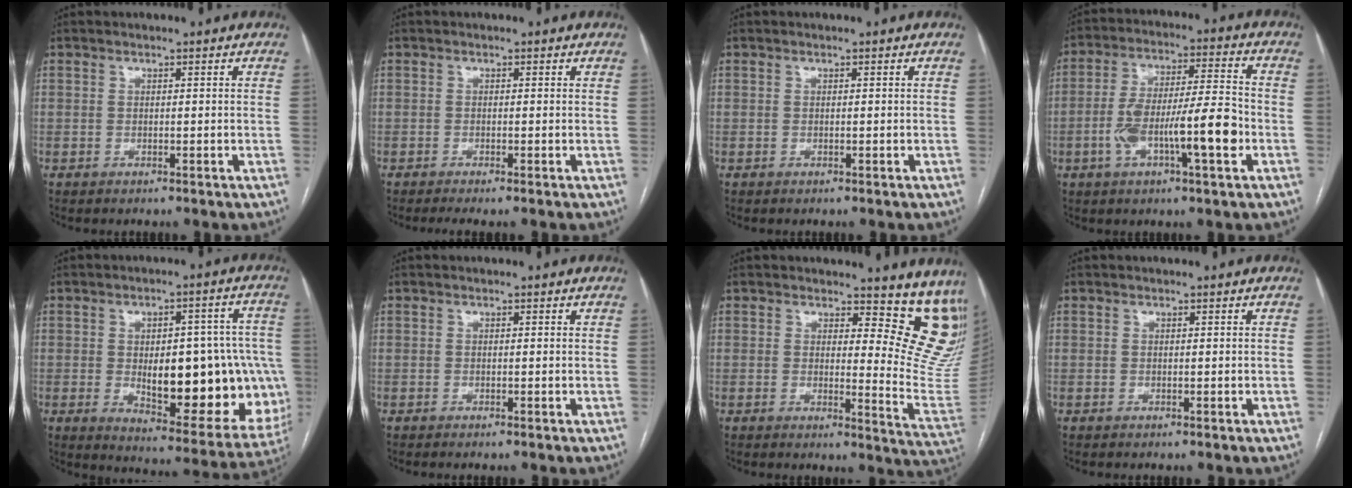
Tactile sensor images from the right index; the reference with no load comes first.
{"total": 1.5, "force": [-1.0, 0.0, 1.1], "torque": [-0.019, -0.002, -0.019]}
{"total": 0.0}
{"total": 13.3, "force": [-3.8, 1.8, 12.6], "torque": [-0.221, 0.016, -0.063]}
{"total": 21.5, "force": [-2.5, 8.4, 19.6], "torque": [-0.195, 0.022, 0.000]}
{"total": 0.0}
{"total": 13.6, "force": [12.2, 3.6, 4.8], "torque": [-0.024, -0.110, 0.106]}
{"total": 0.0}